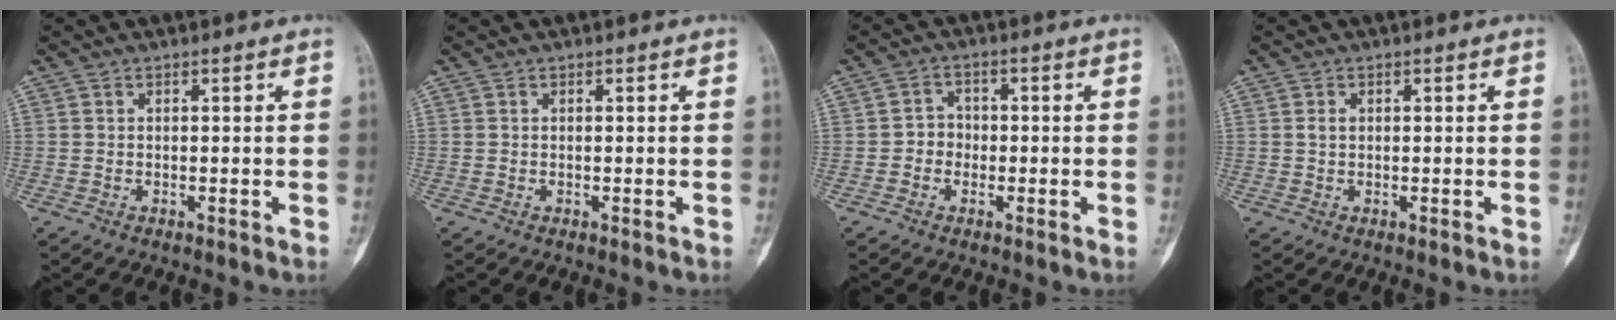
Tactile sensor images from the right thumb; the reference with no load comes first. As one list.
[{"total": 0.0}, {"total": 3.3, "force": [-0.8, 3.0, 1.2], "torque": [0.003, 0.011, -0.023]}, {"total": 1.1, "force": [0.2, 0.8, 0.7], "torque": [-0.013, 0.003, 0.006]}]